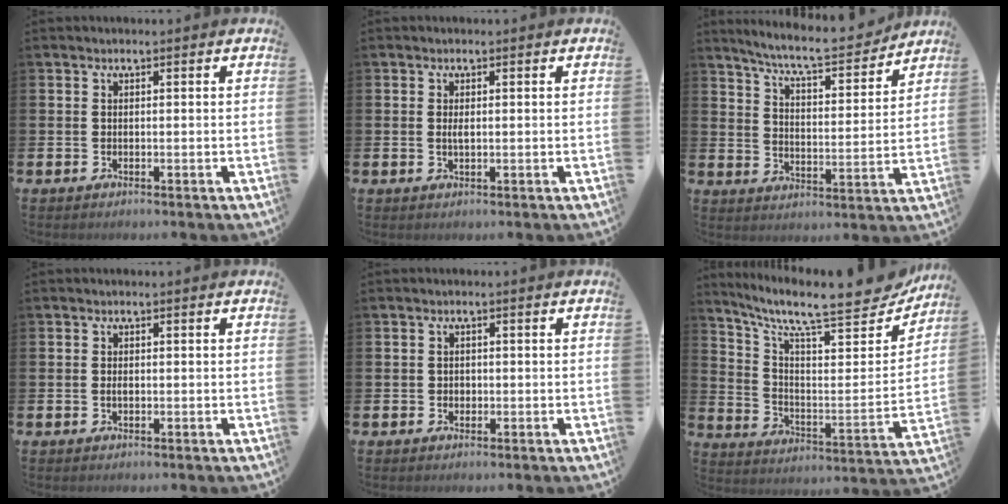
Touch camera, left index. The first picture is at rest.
{"total": 1.1, "force": [0.2, 0.4, 1.0], "torque": [-0.020, 0.003, 0.002]}
{"total": 8.0, "force": [7.5, 0.8, 2.8], "torque": [-0.080, -0.050, 0.128]}
{"total": 0.8, "force": [-0.1, 0.4, 0.6], "torque": [-0.022, 0.006, 0.000]}
{"total": 1.0, "force": [0.1, 0.9, 0.3], "torque": [0.000, 0.005, -0.002]}
{"total": 10.8, "force": [9.3, 2.4, 5.0], "torque": [-0.118, -0.078, 0.152]}